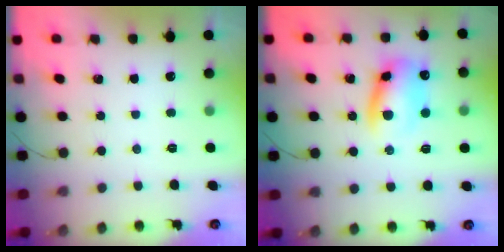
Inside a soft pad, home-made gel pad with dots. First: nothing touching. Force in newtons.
{"total": 10.4, "press": 10.3, "slide": 1.6}